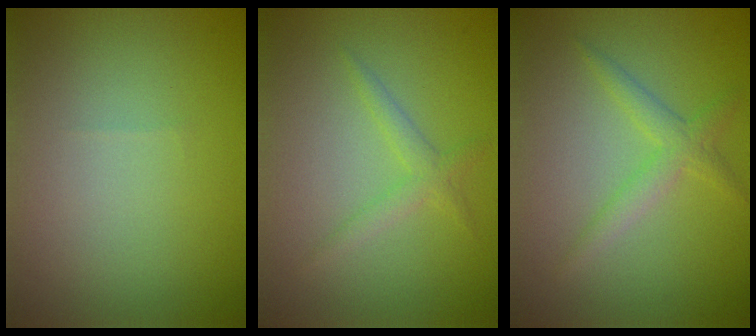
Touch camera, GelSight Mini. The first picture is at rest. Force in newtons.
{"total": 1.6, "press": 1.6, "slide": 0.1}
{"total": 2.2, "press": 2.2, "slide": 0.1}